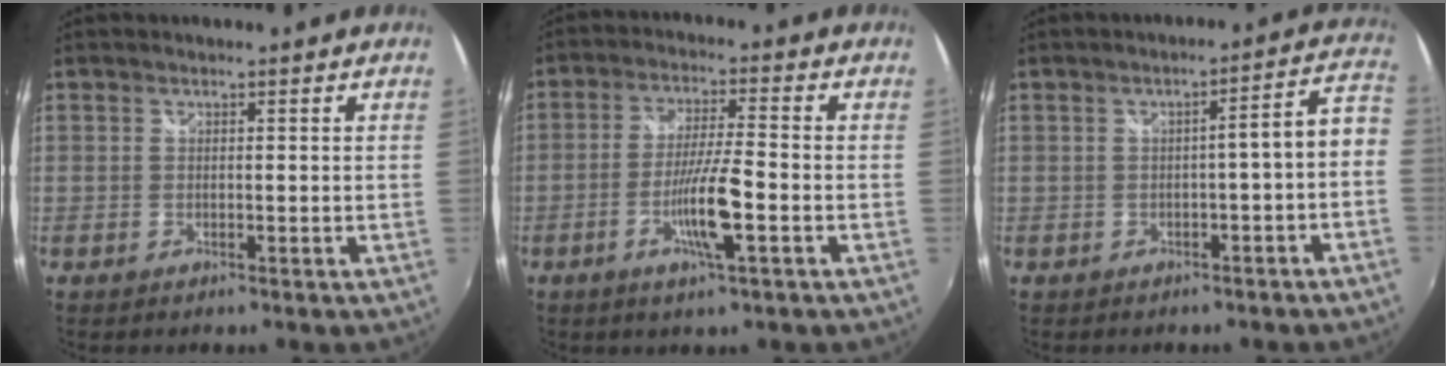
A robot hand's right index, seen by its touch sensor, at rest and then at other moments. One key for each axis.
{"total": 8.2, "fx": -2.9, "fy": 0.2, "fz": 7.7, "tx": -0.147, "ty": -0.003, "tz": -0.053}
{"total": 5.7, "fx": -1.8, "fy": 0.6, "fz": 5.4, "tx": -0.073, "ty": 0.020, "tz": -0.011}